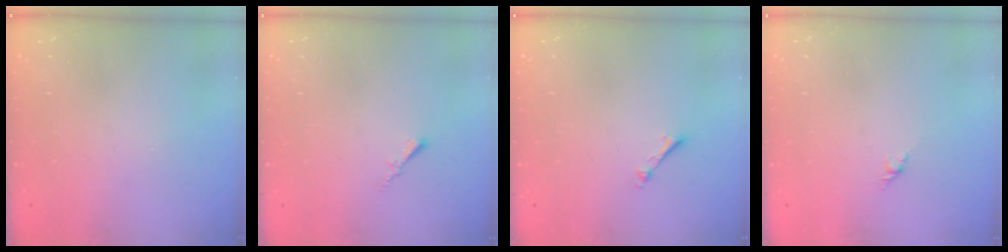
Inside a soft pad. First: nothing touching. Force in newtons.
{"total": 0.5, "press": 0.4, "slide": 0.3}
{"total": 1.0, "press": 1.0, "slide": 0.2}
{"total": 1.6, "press": 1.5, "slide": 0.7}